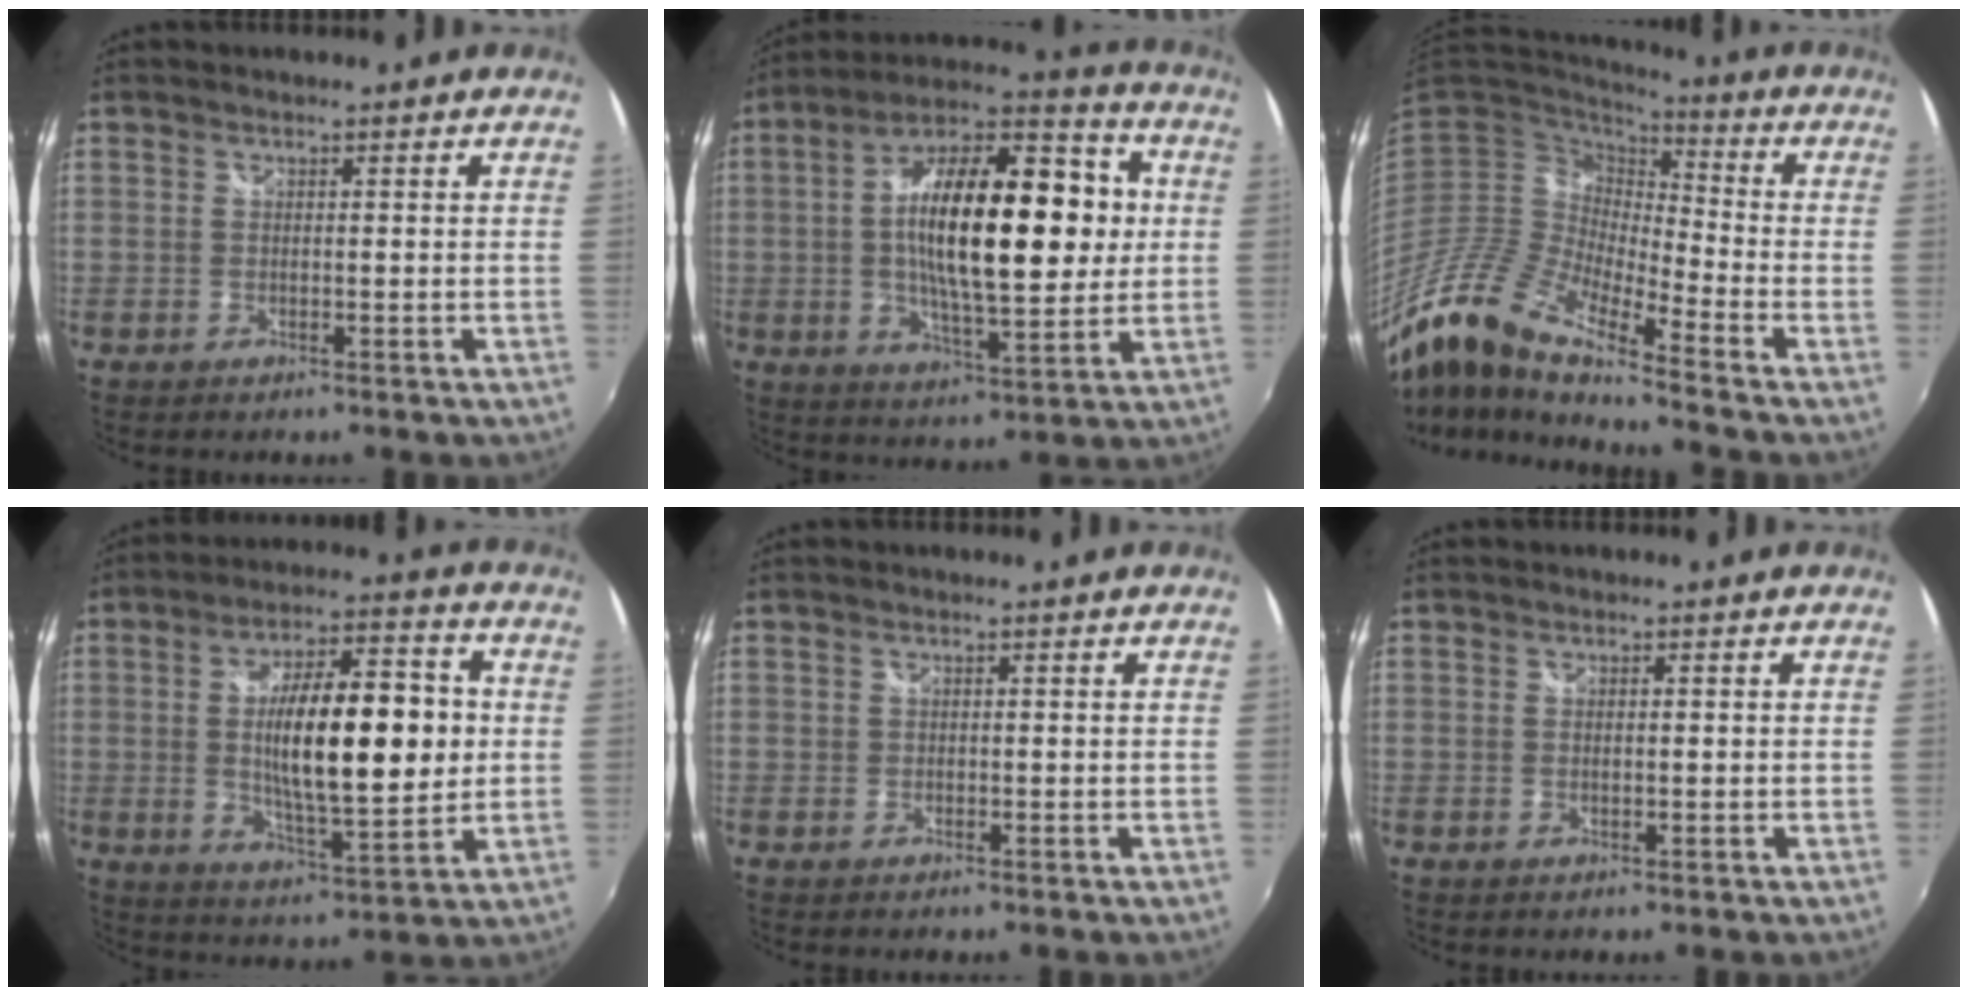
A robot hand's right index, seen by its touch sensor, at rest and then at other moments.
{"total": 22.8, "force": [1.5, 9.0, 20.9], "torque": [-0.364, 0.026, 0.019]}
{"total": 15.3, "force": [-11.1, 2.3, 10.2], "torque": [-0.182, -0.023, -0.230]}
{"total": 17.8, "force": [0.6, 5.4, 16.9], "torque": [-0.281, 0.005, 0.015]}
{"total": 0.0}
{"total": 0.6, "force": [0.2, 0.3, 0.5], "torque": [-0.008, 0.000, 0.003]}